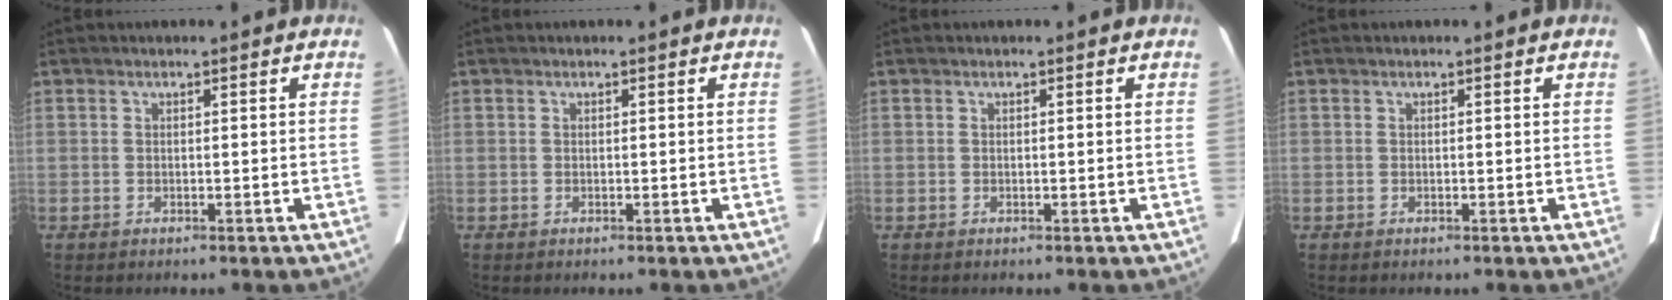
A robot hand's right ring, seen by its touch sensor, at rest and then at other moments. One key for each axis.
{"total": 0.0}
{"total": 0.0}
{"total": 0.0}